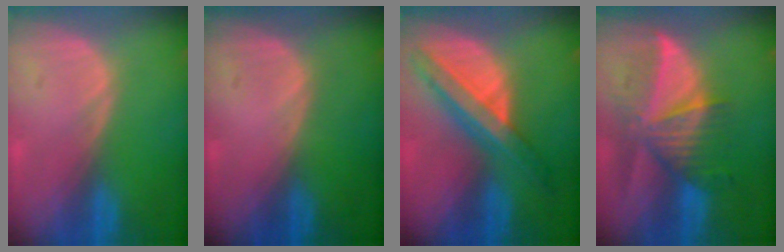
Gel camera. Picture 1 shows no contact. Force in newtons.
{"total": 0.0}
{"total": 8.3, "press": 7.1, "slide": 4.4}
{"total": 9.3, "press": 8.4, "slide": 4.0}